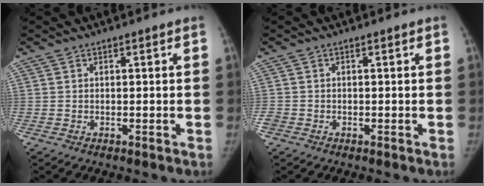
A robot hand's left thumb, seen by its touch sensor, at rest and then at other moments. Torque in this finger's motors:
{"motor_torque": [-0.38, 0.46, 0.39, -0.38, 0.07]}